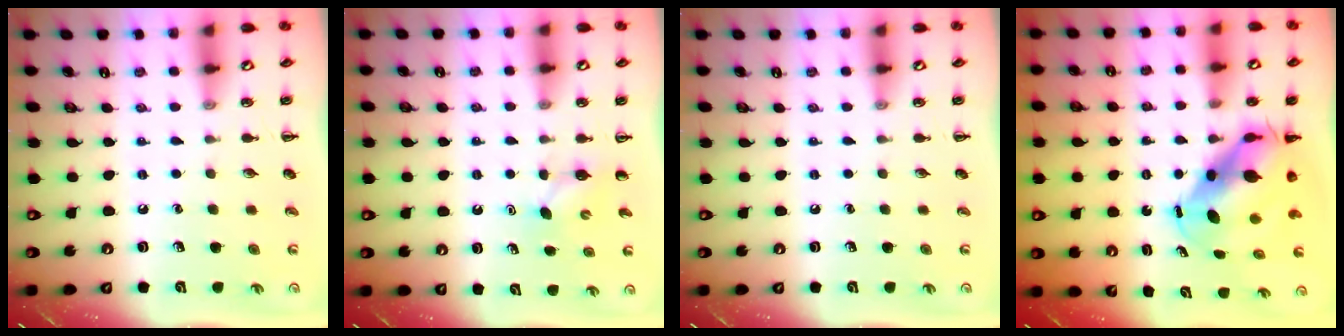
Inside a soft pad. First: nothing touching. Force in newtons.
{"total": 3.8, "press": 3.7, "slide": 0.8}
{"total": 0.0}
{"total": 9.1, "press": 8.8, "slide": 2.2}